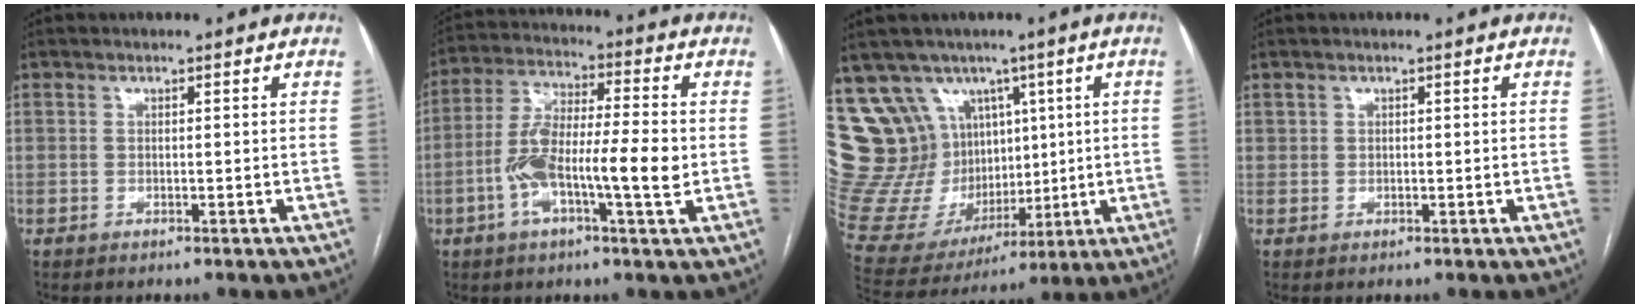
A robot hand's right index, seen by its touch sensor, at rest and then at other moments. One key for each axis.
{"total": 12.3, "fx": -2.4, "fy": 2.1, "fz": 11.9, "tx": -0.229, "ty": 0.013, "tz": -0.047}
{"total": 21.3, "fx": 9.3, "fy": 17.3, "fz": 8.2, "tx": -0.192, "ty": 0.073, "tz": 0.207}
{"total": 0.7, "fx": 0.4, "fy": 0.6, "fz": 0.1, "tx": 0.008, "ty": 0.001, "tz": 0.005}